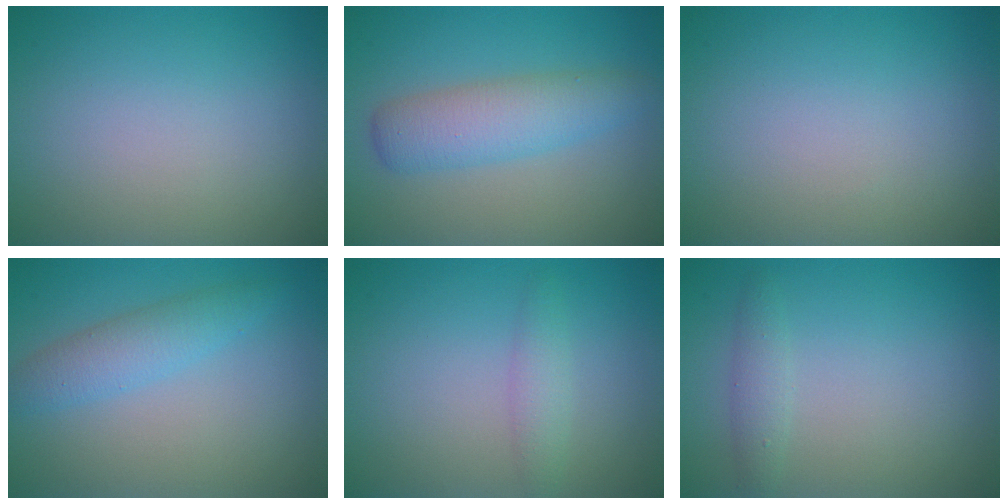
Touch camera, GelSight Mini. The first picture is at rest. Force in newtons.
{"total": 4.2, "press": 4.2, "slide": 0.1}
{"total": 0.0}
{"total": 2.9, "press": 2.9, "slide": 0.1}
{"total": 1.6, "press": 1.6, "slide": 0.1}
{"total": 1.4, "press": 1.4, "slide": 0.1}